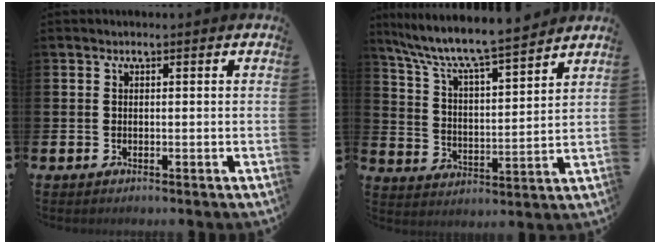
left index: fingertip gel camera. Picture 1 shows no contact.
{"total": 8.0, "force": [7.4, 0.6, 2.9], "torque": [-0.094, -0.056, 0.124]}